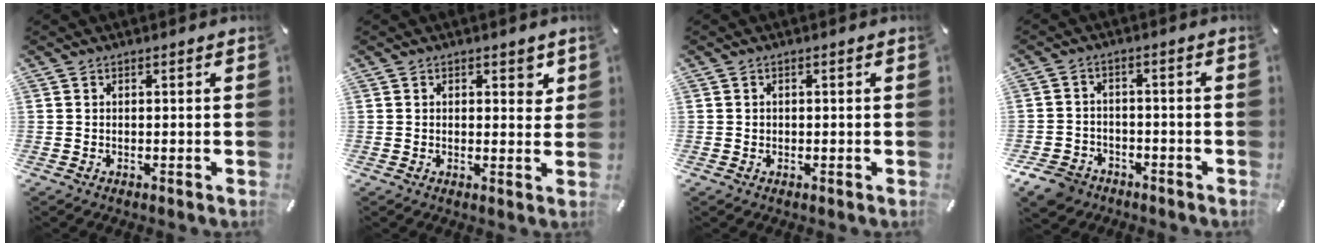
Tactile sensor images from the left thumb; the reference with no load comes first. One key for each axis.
{"total": 2.9, "fx": 1.4, "fy": 1.8, "fz": 1.8, "tx": -0.006, "ty": -0.006, "tz": 0.016}
{"total": 0.7, "fx": -0.1, "fy": 0.7, "fz": 0.2, "tx": -0.002, "ty": 0.006, "tz": -0.004}
{"total": 6.6, "fx": -4.5, "fy": 4.5, "fz": 1.8, "tx": -0.046, "ty": 0.026, "tz": -0.088}